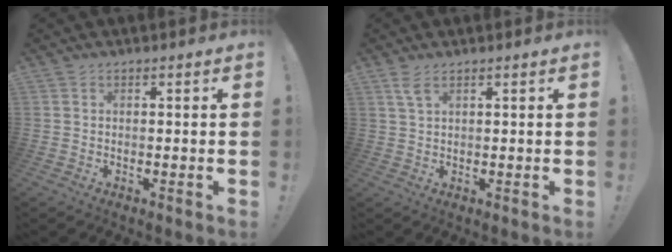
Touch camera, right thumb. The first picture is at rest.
{"total": 3.0, "force": [1.7, 0.9, 2.3], "torque": [-0.042, -0.003, 0.030]}